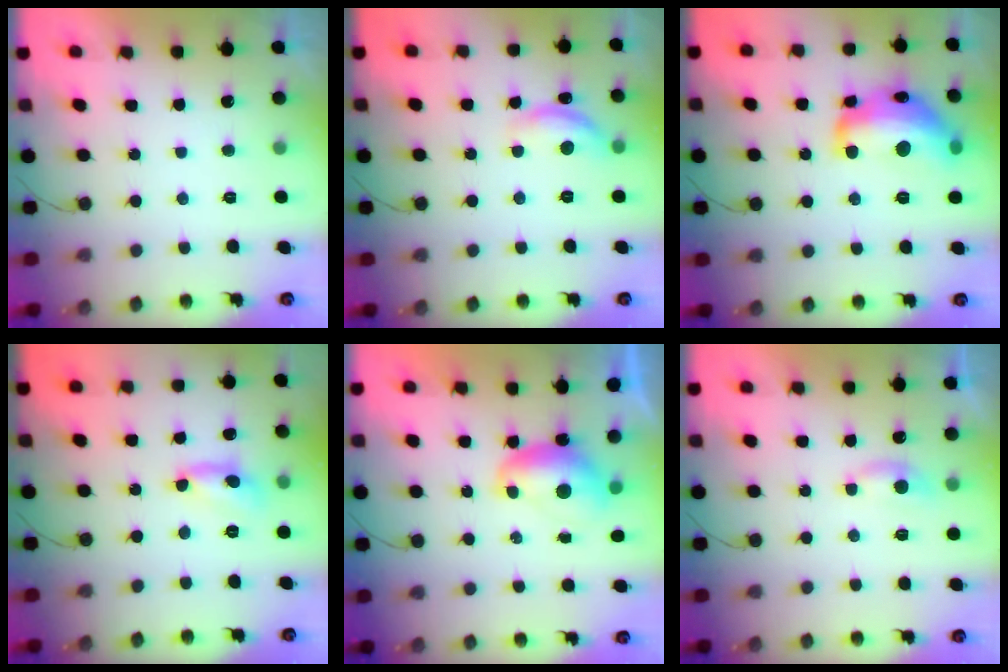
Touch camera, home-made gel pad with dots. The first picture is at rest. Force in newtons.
{"total": 11.1, "press": 11.1, "slide": 0.8}
{"total": 18.0, "press": 18.0, "slide": 1.2}
{"total": 6.0, "press": 6.0, "slide": 0.4}
{"total": 7.7, "press": 7.6, "slide": 0.9}
{"total": 5.0, "press": 4.9, "slide": 0.4}